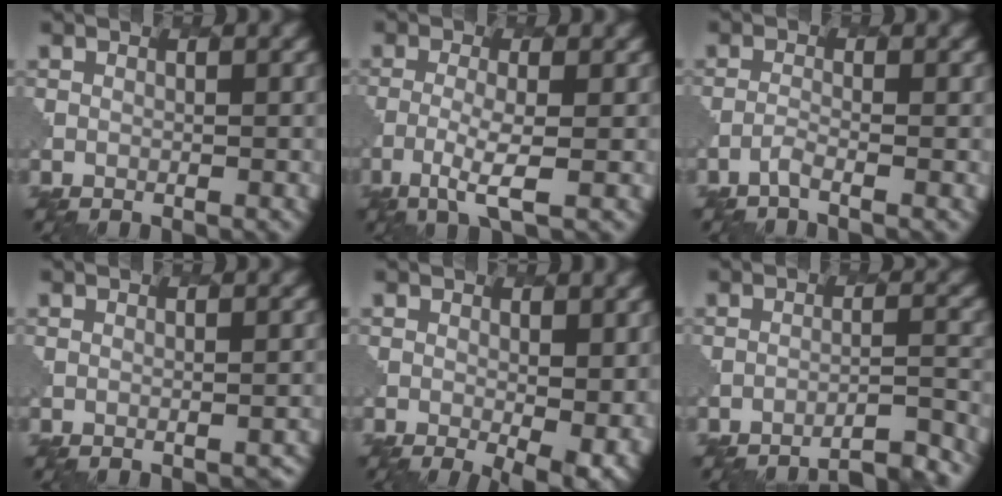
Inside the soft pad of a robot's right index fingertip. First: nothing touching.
{"total": 3.1, "force": [-1.1, 0.4, 2.8], "torque": [-0.061, -0.002, -0.031]}
{"total": 1.0, "force": [-0.7, 0.1, 0.7], "torque": [-0.008, 0.003, -0.025]}
{"total": 1.5, "force": [-1.1, 0.6, 0.8], "torque": [0.005, 0.000, -0.006]}
{"total": 4.9, "force": [-0.3, 2.0, 4.4], "torque": [-0.056, -0.018, 0.004]}
{"total": 7.6, "force": [-7.2, 1.2, 1.9], "torque": [-0.008, 0.020, -0.086]}